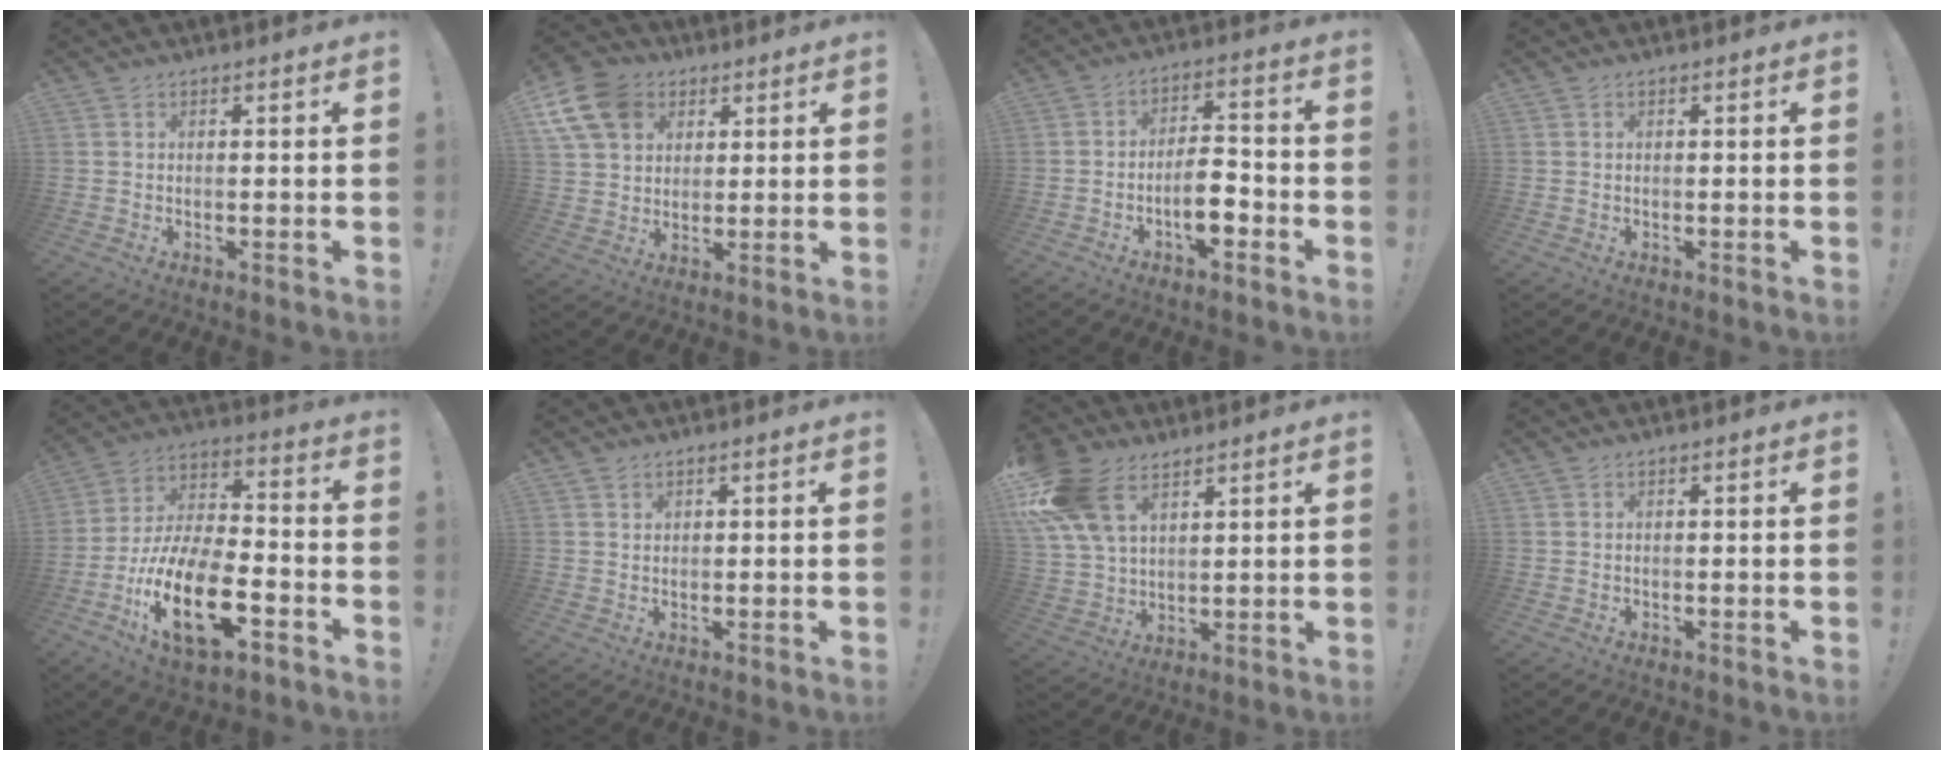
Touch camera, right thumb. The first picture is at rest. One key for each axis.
{"total": 13.8, "fx": 5.8, "fy": 10.7, "fz": 6.5, "tx": -0.121, "ty": -0.025, "tz": 0.116}
{"total": 8.7, "fx": -3.3, "fy": 3.4, "fz": 7.3, "tx": -0.117, "ty": 0.013, "tz": -0.058}
{"total": 0.0}
{"total": 21.6, "fx": -9.1, "fy": 9.2, "fz": 17.3, "tx": -0.336, "ty": 0.039, "tz": -0.152}
{"total": 1.1, "fx": 0.9, "fy": 0.6, "fz": 0.2, "tx": -0.001, "ty": -0.003, "tz": 0.017}
{"total": 16.5, "fx": 9.4, "fy": 9.9, "fz": 9.3, "tx": -0.185, "ty": -0.037, "tz": 0.179}
{"total": 0.0}